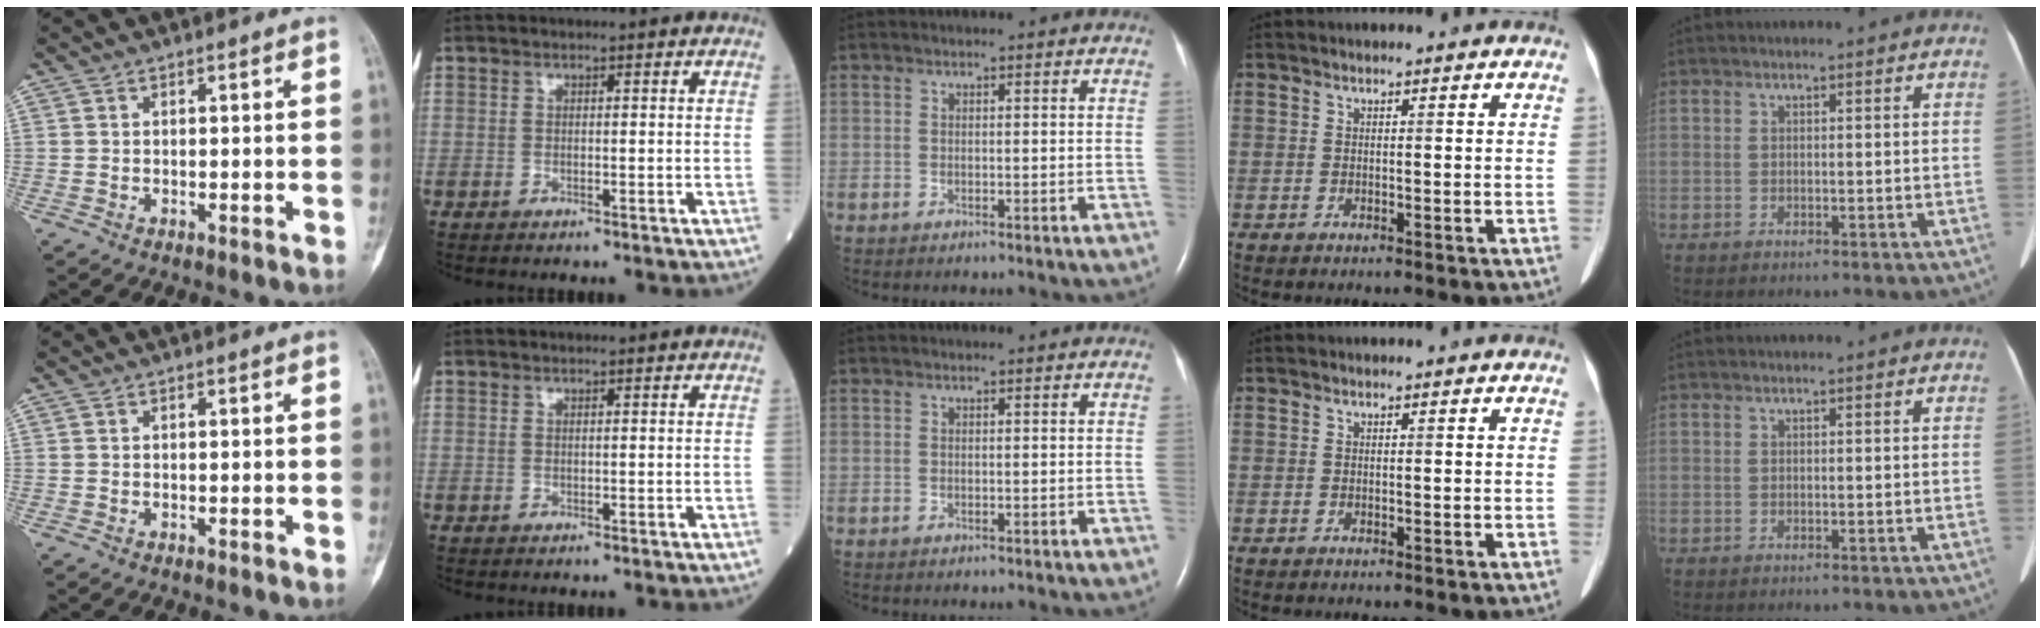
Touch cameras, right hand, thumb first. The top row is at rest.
{}